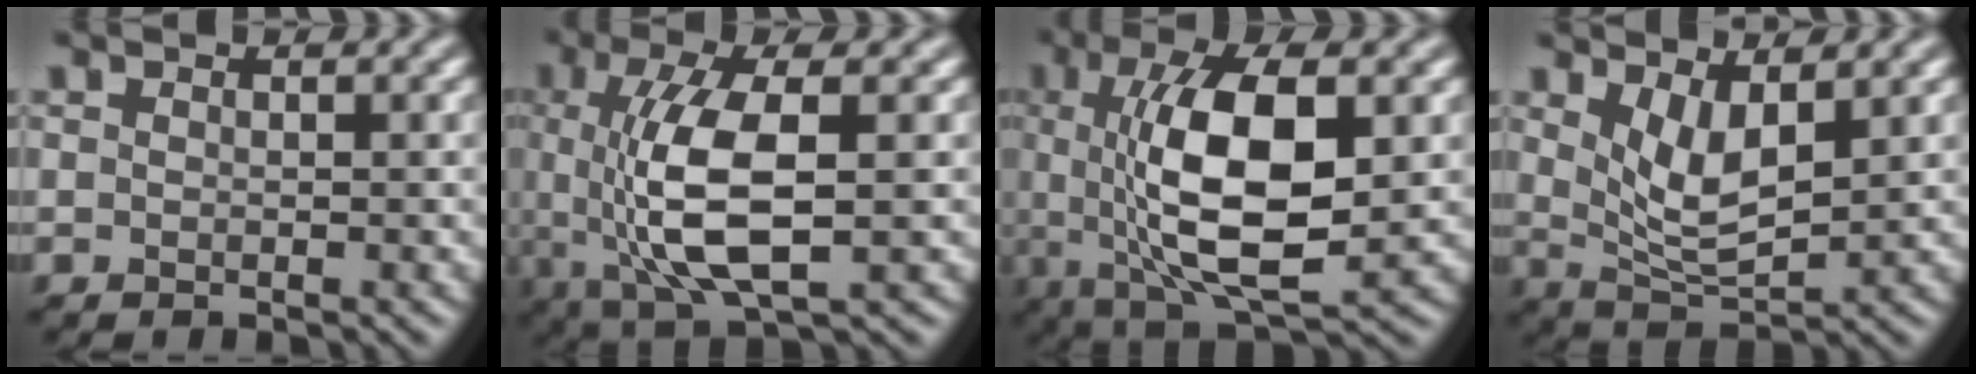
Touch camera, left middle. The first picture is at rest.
{"total": 8.2, "force": [-0.1, 2.9, 7.6], "torque": [-0.156, -0.003, 0.001]}
{"total": 10.9, "force": [0.7, 3.9, 10.1], "torque": [-0.173, 0.003, 0.012]}
{"total": 4.2, "force": [1.7, 1.4, 3.6], "torque": [-0.074, -0.013, 0.037]}